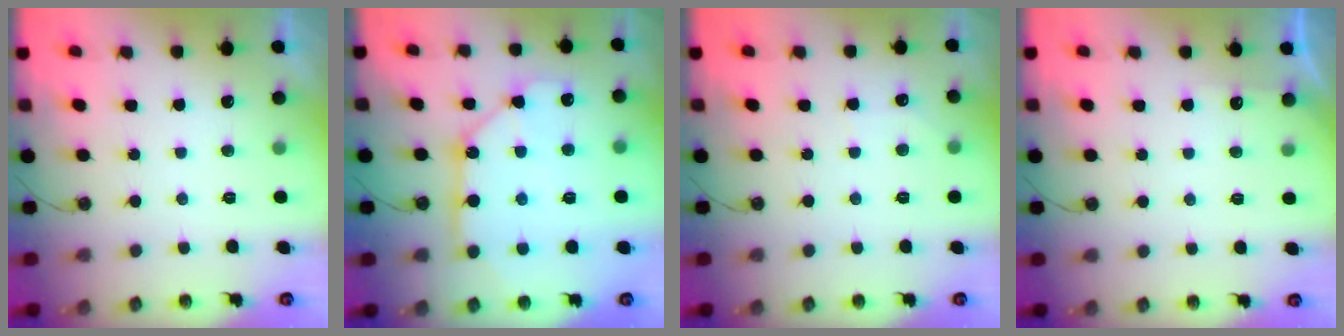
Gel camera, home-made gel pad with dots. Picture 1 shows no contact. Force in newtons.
{"total": 12.0, "press": 11.9, "slide": 1.2}
{"total": 2.8, "press": 2.8, "slide": 0.4}
{"total": 3.1, "press": 3.1, "slide": 0.4}